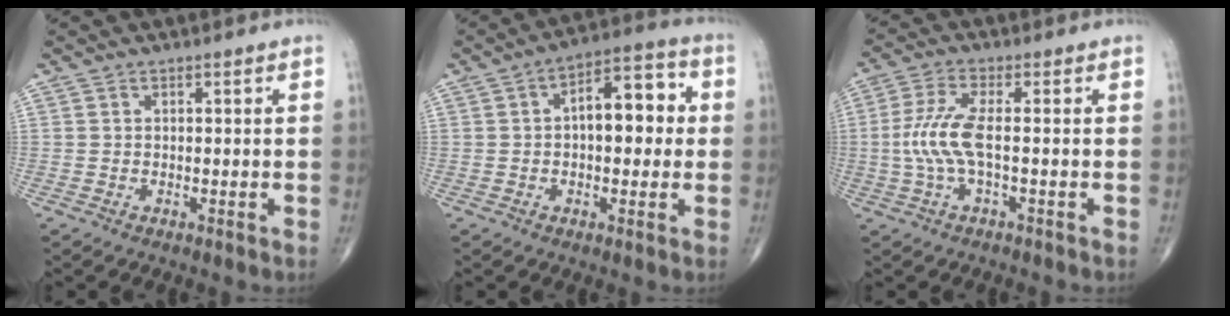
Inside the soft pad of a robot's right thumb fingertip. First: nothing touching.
{"total": 11.1, "force": [1.0, 5.7, 9.5], "torque": [-0.106, 0.029, 0.006]}
{"total": 7.3, "force": [-0.7, 1.8, 7.0], "torque": [-0.179, 0.012, -0.019]}